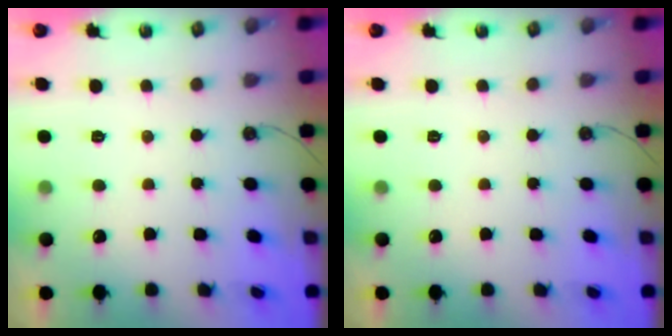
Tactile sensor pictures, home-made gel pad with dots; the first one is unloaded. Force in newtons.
{"total": 0.0}